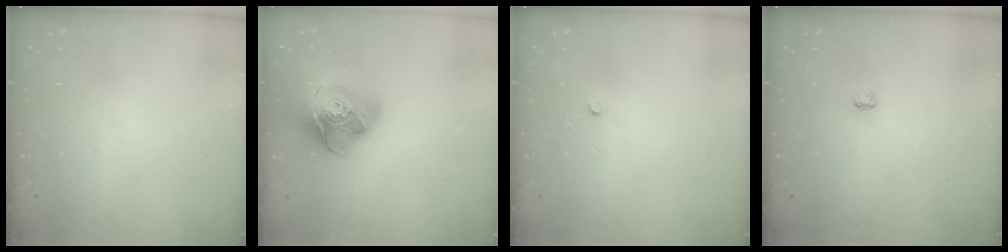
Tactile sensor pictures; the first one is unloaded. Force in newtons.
{"total": 18.9, "press": 18.8, "slide": 2.1}
{"total": 2.2, "press": 2.2, "slide": 0.3}
{"total": 2.9, "press": 2.9, "slide": 0.3}